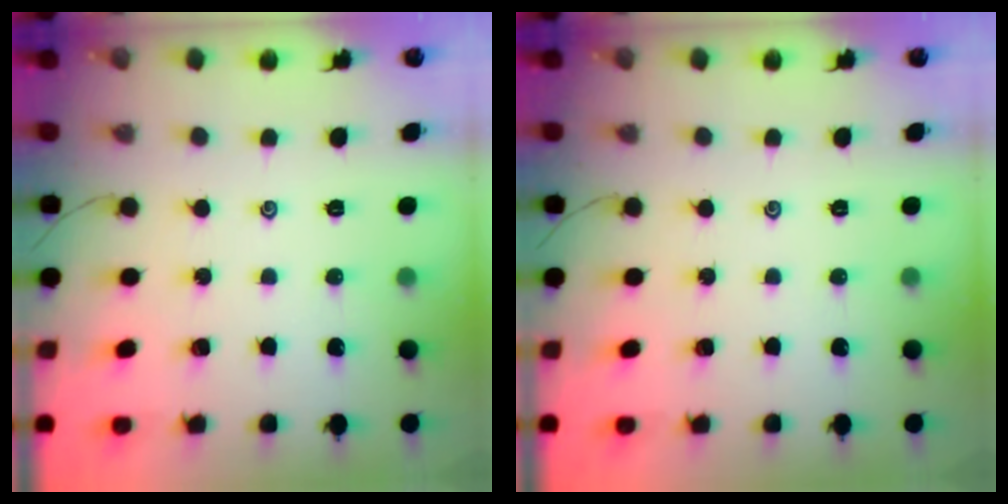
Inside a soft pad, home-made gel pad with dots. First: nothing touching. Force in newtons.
{"total": 0.0}